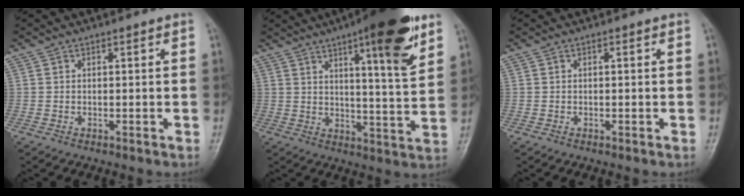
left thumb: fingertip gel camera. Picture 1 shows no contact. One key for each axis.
{"total": 16.0, "fx": 8.9, "fy": 3.2, "fz": 12.9, "tx": -0.163, "ty": -0.046, "tz": 0.126}
{"total": 0.0}